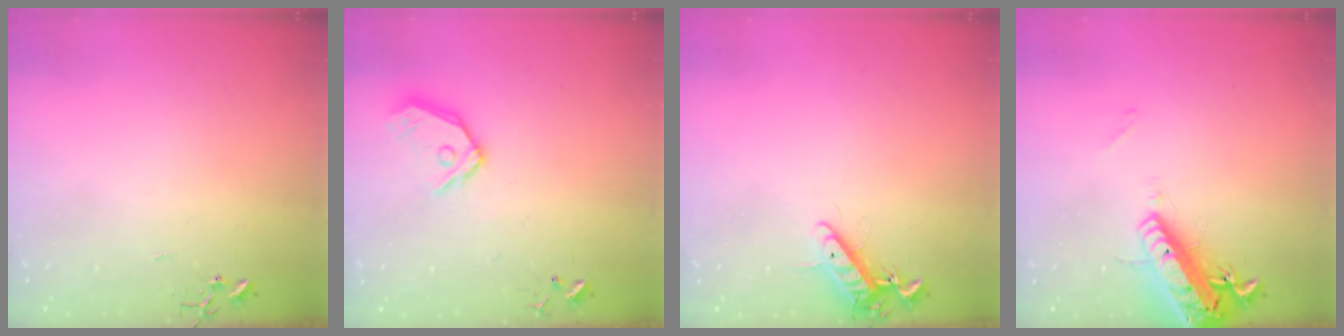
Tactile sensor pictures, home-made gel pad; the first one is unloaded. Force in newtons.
{"total": 12.7, "press": 12.5, "slide": 2.0}
{"total": 11.3, "press": 11.2, "slide": 1.5}
{"total": 18.1, "press": 17.7, "slide": 3.9}